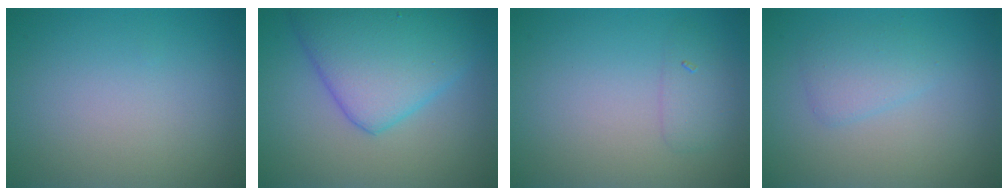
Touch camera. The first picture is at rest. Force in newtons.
{"total": 7.2, "press": 7.2, "slide": 0.3}
{"total": 1.5, "press": 1.5, "slide": 0.0}
{"total": 1.9, "press": 1.9, "slide": 0.1}